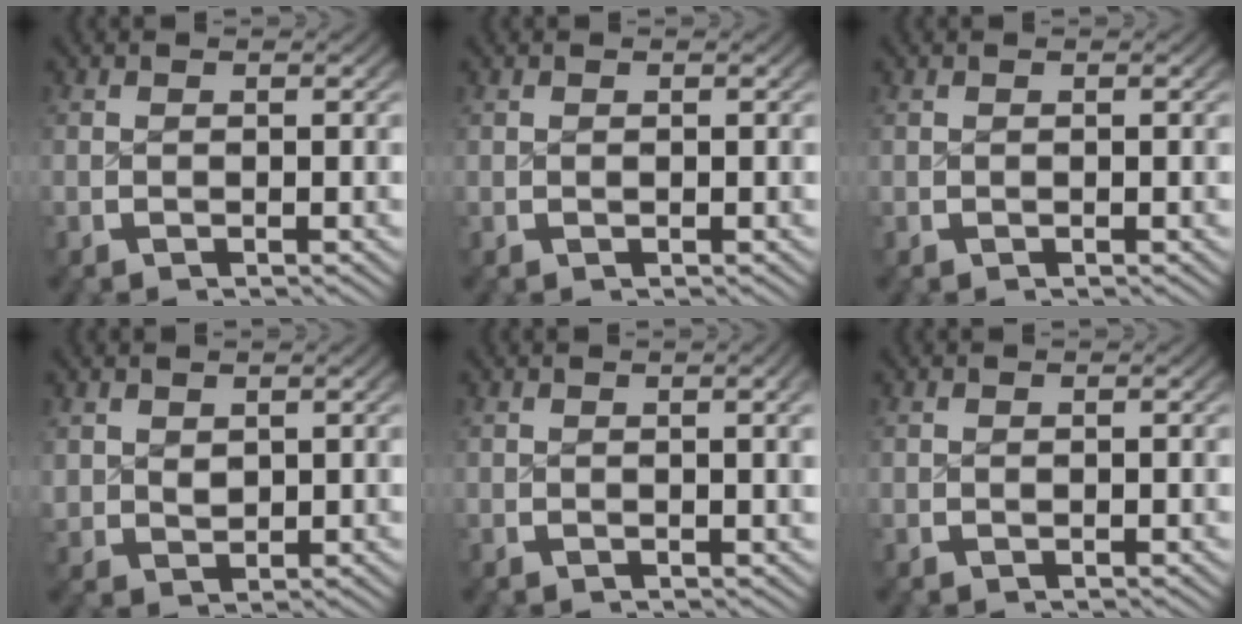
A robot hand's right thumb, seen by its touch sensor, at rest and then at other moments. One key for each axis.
{"total": 0.0}
{"total": 0.0}
{"total": 2.4, "fx": 1.3, "fy": 1.8, "fz": 1.0, "tx": -0.028, "ty": -0.014, "tz": 0.042}
{"total": 1.3, "fx": 0.3, "fy": 0.0, "fz": 1.3, "tx": -0.022, "ty": 0.005, "tz": 0.009}
{"total": 0.0}